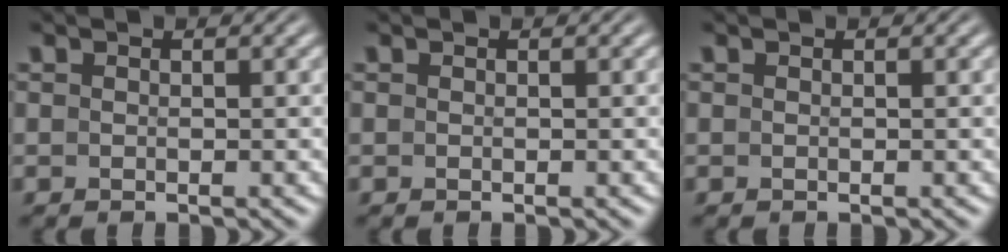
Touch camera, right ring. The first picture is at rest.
{"total": 0.0}
{"total": 0.0}